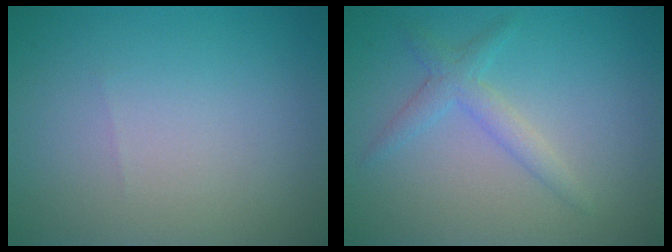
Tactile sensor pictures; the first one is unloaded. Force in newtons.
{"total": 2.1, "press": 2.1, "slide": 0.1}